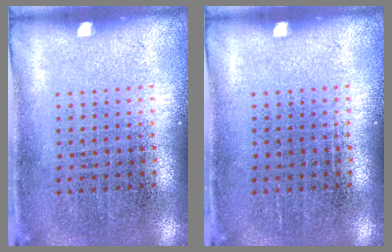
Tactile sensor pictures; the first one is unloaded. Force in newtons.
{"total": 0.0}